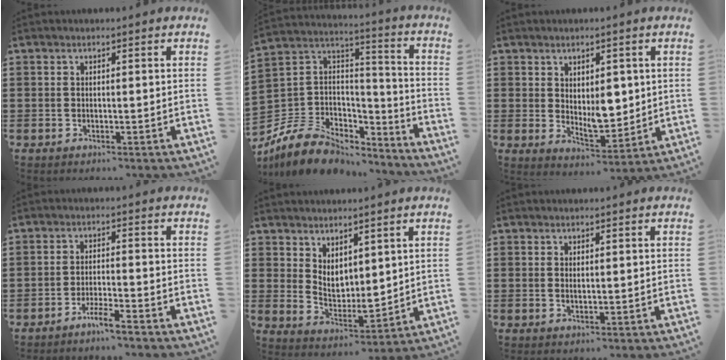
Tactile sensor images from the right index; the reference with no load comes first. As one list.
[{"total": 10.5, "force": [-7.6, 6.4, 3.6], "torque": [-0.098, 0.019, -0.146]}, {"total": 5.7, "force": [1.8, 3.4, 4.2], "torque": [-0.056, -0.010, 0.028]}, {"total": 3.4, "force": [-2.9, -0.1, 1.7], "torque": [-0.037, 0.003, -0.056]}, {"total": 4.4, "force": [2.9, 2.6, 2.0], "torque": [-0.046, -0.017, 0.053]}, {"total": 0.9, "force": [0.3, 0.4, 0.8], "torque": [-0.016, 0.003, 0.005]}]